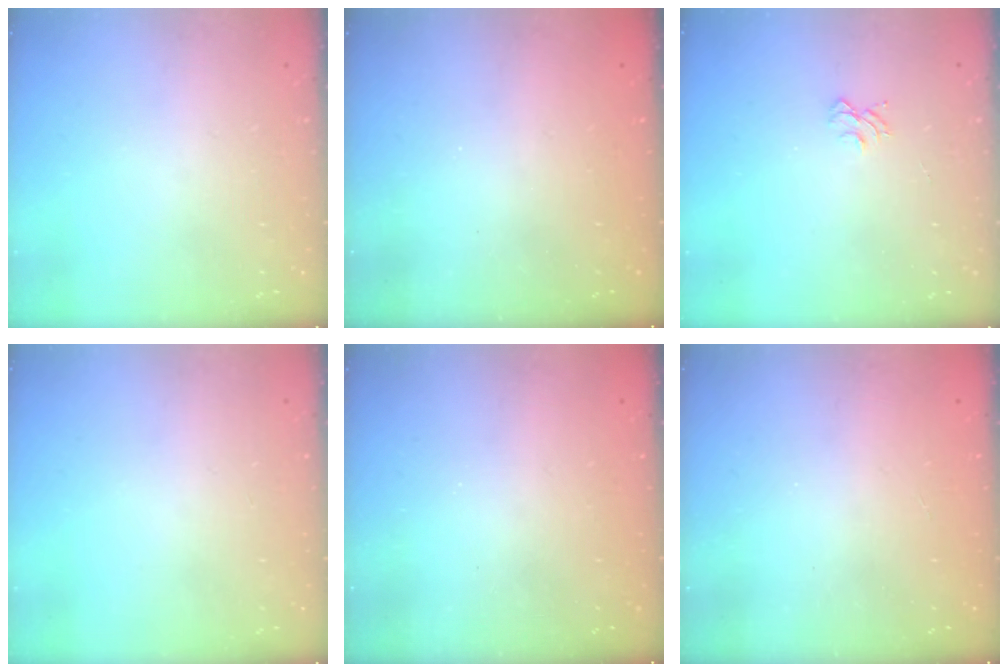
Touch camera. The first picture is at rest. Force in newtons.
{"total": 1.8, "press": 1.7, "slide": 0.5}
{"total": 5.1, "press": 5.1, "slide": 0.4}
{"total": 0.0}
{"total": 2.3, "press": 2.1, "slide": 1.0}
{"total": 2.5, "press": 2.4, "slide": 0.8}